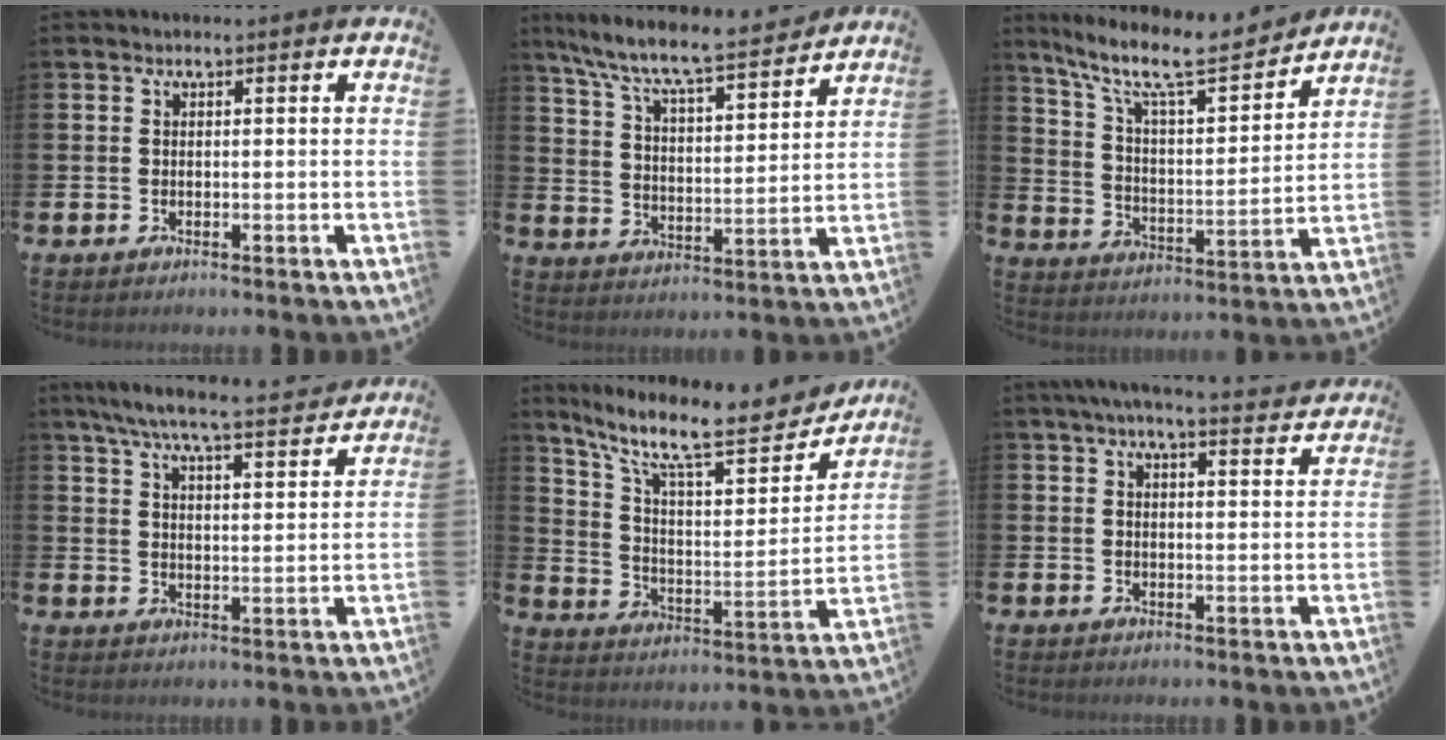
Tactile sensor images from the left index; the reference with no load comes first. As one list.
[{"total": 8.6, "force": [7.9, 0.8, 3.3], "torque": [-0.103, -0.058, 0.134]}, {"total": 10.4, "force": [8.8, 1.8, 5.4], "torque": [-0.134, -0.056, 0.147]}, {"total": 7.5, "force": [6.8, 0.5, 3.0], "torque": [-0.077, -0.043, 0.118]}, {"total": 12.6, "force": [10.1, 3.1, 6.8], "torque": [-0.150, -0.069, 0.168]}, {"total": 5.1, "force": [4.7, 0.1, 2.0], "torque": [-0.041, -0.020, 0.082]}]